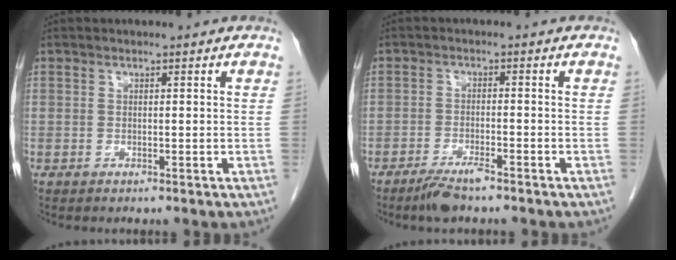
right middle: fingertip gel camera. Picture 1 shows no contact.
{"total": 4.0, "force": [-3.1, 0.3, 2.5], "torque": [-0.051, -0.007, -0.057]}